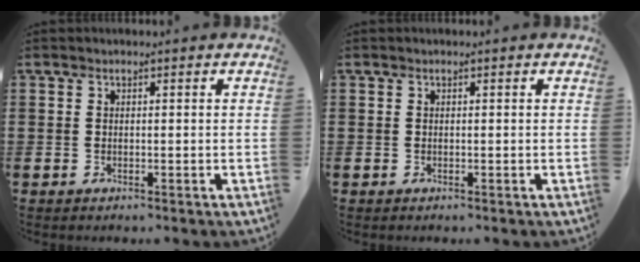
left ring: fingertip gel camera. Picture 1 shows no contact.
{"total": 0.0}